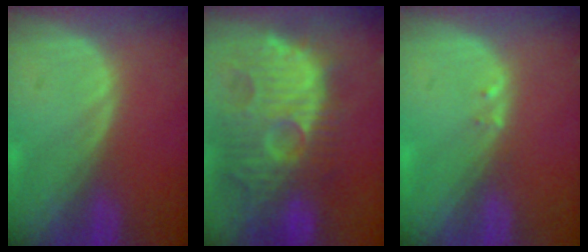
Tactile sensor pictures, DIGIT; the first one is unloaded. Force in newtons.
{"total": 13.5, "press": 12.4, "slide": 5.3}
{"total": 0.6, "press": 0.6, "slide": 0.2}